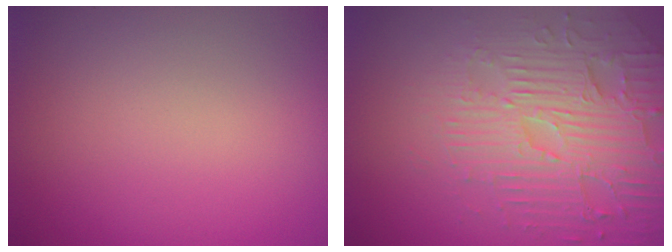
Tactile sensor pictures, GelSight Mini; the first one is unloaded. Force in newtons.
{"total": 5.8, "press": 4.9, "slide": 3.2}